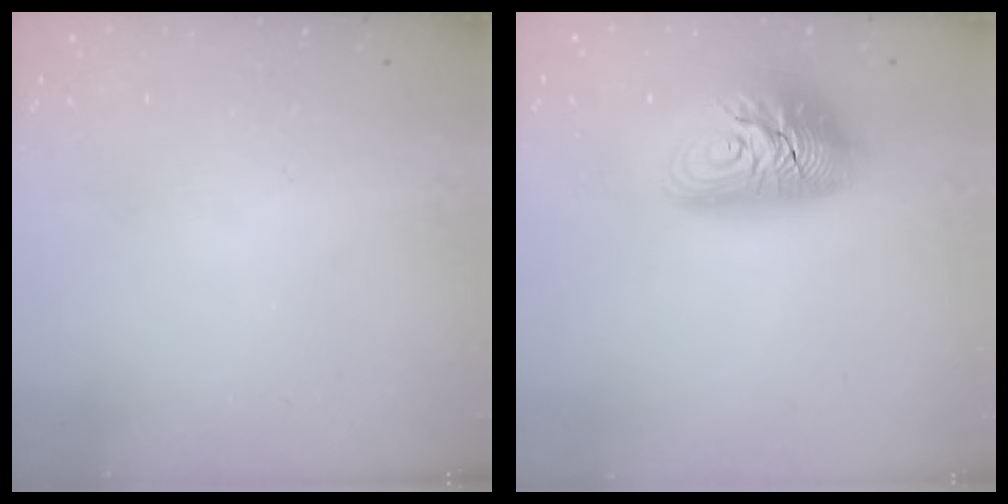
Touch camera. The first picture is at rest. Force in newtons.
{"total": 14.8, "press": 14.7, "slide": 1.5}